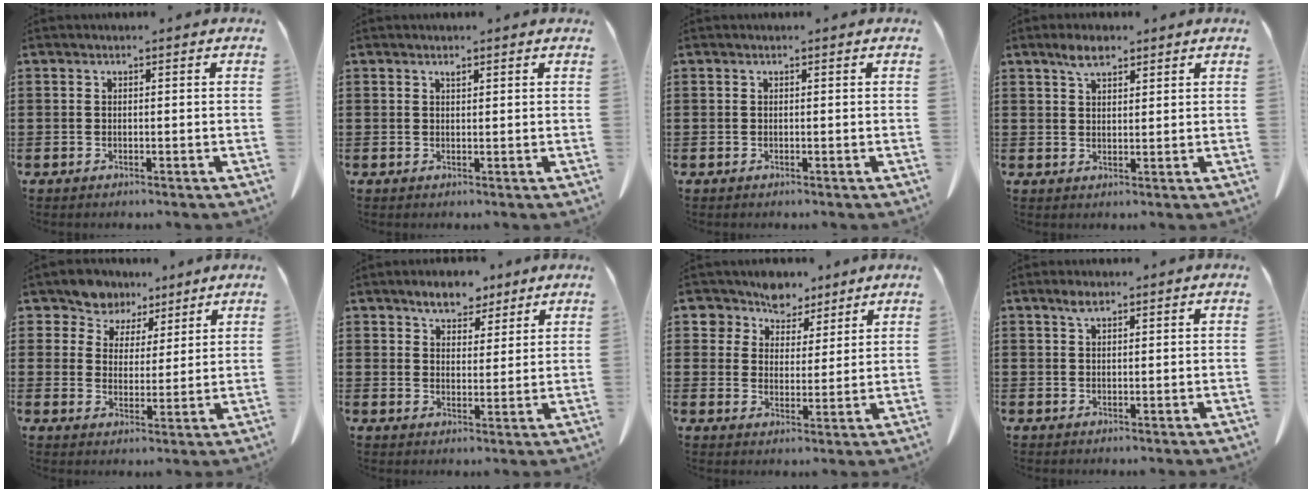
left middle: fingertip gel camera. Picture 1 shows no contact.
{"total": 0.8, "force": [0.7, 0.1, 0.5], "torque": [-0.011, -0.001, 0.013]}
{"total": 0.0}
{"total": 3.6, "force": [2.6, 1.3, 2.1], "torque": [-0.047, 0.003, 0.047]}
{"total": 6.4, "force": [5.5, 3.1, 0.1], "torque": [-0.042, -0.028, 0.103]}
{"total": 5.3, "force": [4.6, 2.3, 1.3], "torque": [-0.033, -0.009, 0.085]}
{"total": 6.3, "force": [5.5, 2.9, 0.1], "torque": [-0.030, -0.031, 0.102]}
{"total": 1.9, "force": [1.2, 0.6, 1.3], "torque": [-0.029, 0.001, 0.023]}